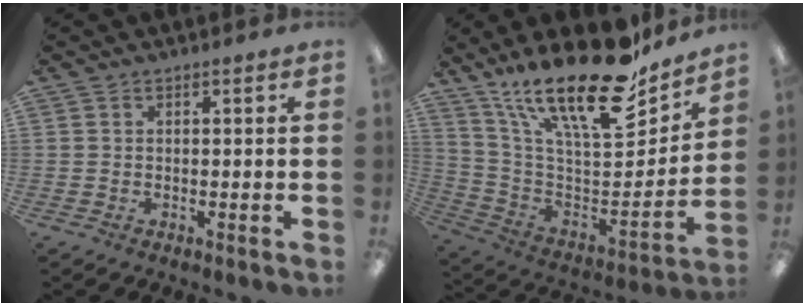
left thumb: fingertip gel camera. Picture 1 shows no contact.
{"total": 25.0, "force": [18.3, 7.8, 15.1], "torque": [-0.235, -0.131, 0.309]}